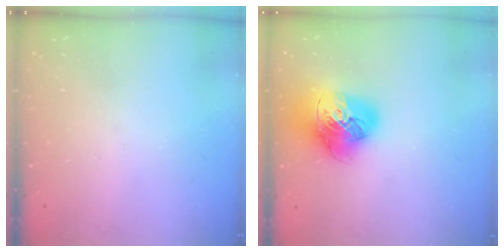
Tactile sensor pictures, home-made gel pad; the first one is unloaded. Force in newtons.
{"total": 18.2, "press": 18.0, "slide": 2.2}